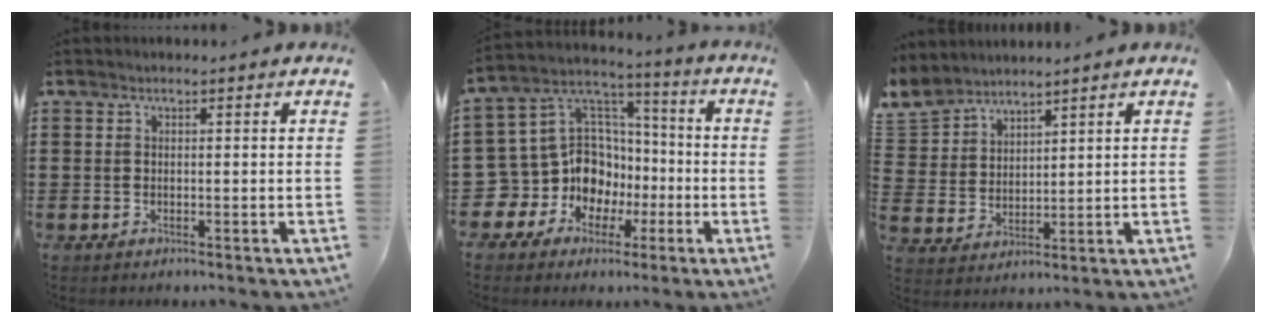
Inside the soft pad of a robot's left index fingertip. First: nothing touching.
{"total": 12.2, "force": [-2.7, 11.1, 4.3], "torque": [-0.145, -0.014, -0.042]}
{"total": 4.9, "force": [4.5, 2.0, 0.3], "torque": [-0.030, -0.018, 0.083]}